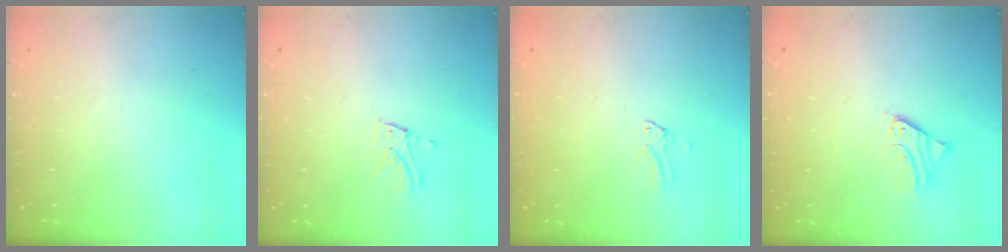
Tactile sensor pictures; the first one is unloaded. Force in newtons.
{"total": 3.5, "press": 3.5, "slide": 0.2}
{"total": 0.0}
{"total": 2.5, "press": 2.5, "slide": 0.2}